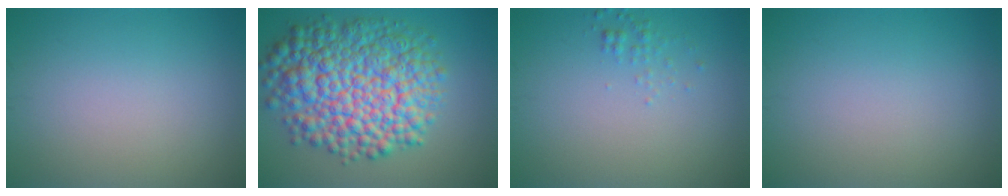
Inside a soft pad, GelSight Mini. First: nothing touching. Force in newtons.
{"total": 12.2, "press": 12.2, "slide": 0.3}
{"total": 0.9, "press": 0.9, "slide": 0.0}
{"total": 0.0}